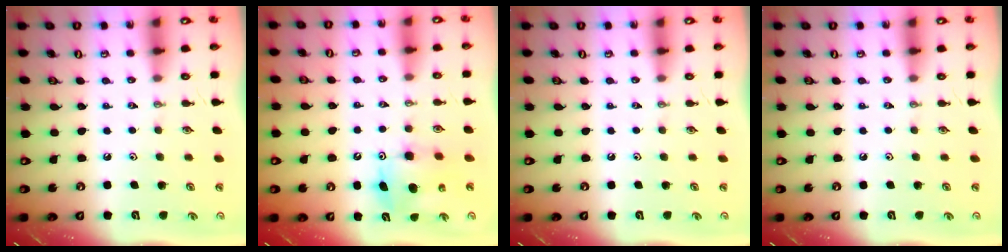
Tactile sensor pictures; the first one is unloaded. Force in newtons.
{"total": 8.0, "press": 7.9, "slide": 0.5}
{"total": 0.0}
{"total": 0.0}